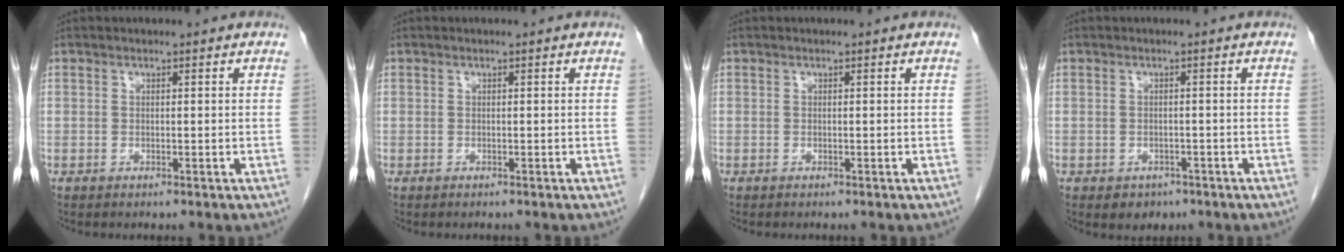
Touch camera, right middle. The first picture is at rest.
{"total": 0.0}
{"total": 0.0}
{"total": 2.8, "force": [-1.7, 2.1, 0.8], "torque": [-0.009, 0.004, -0.014]}